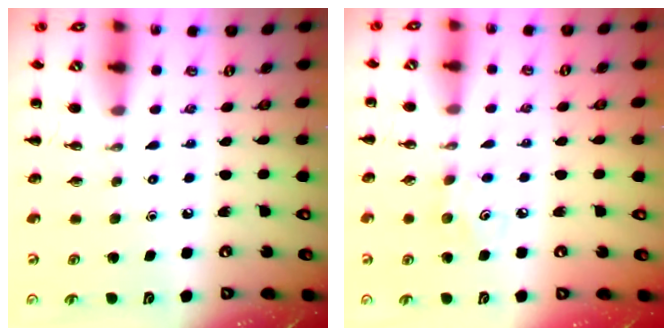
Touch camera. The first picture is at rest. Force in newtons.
{"total": 3.6, "press": 3.5, "slide": 0.9}